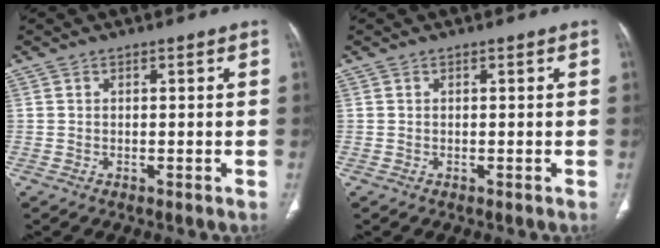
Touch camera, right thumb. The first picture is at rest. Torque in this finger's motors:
{"motor_torque": [-0.01, 0.02, -0.03, 0.03, 0.00]}